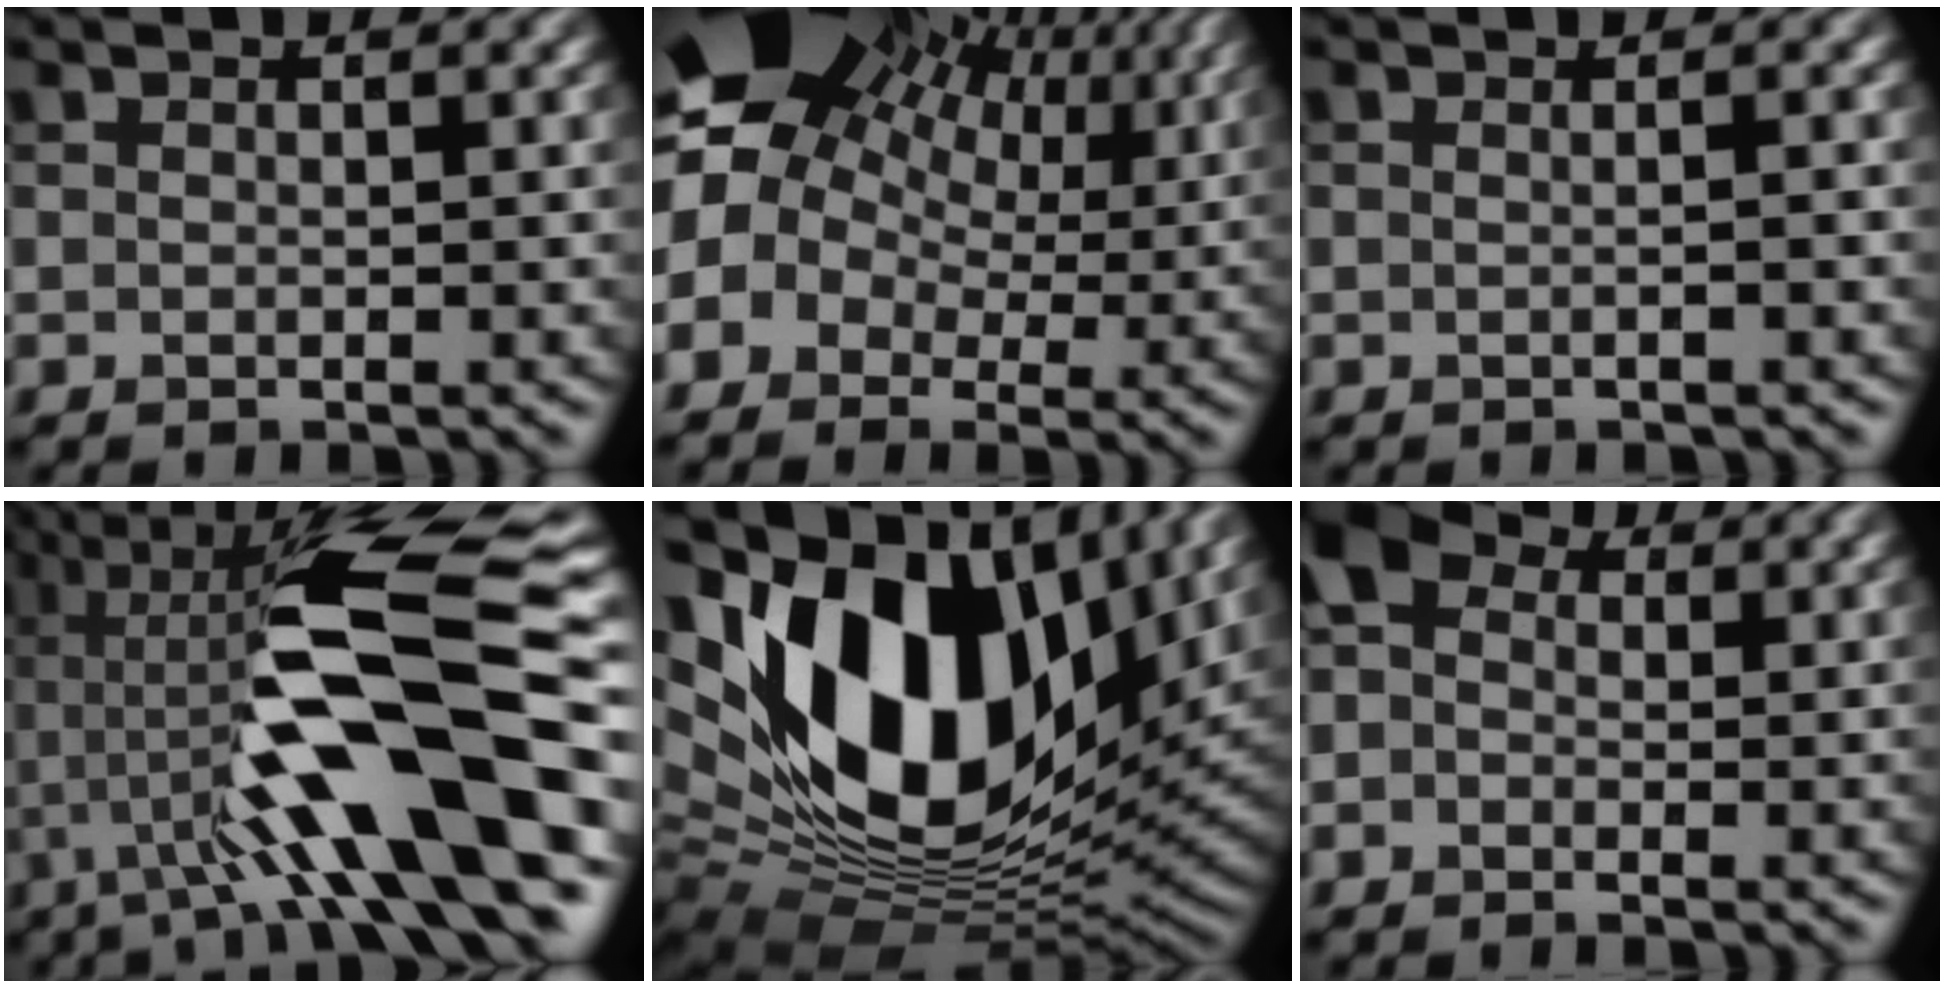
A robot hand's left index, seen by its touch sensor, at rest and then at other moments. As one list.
[{"total": 17.7, "force": [5.8, 12.5, 11.1], "torque": [-0.219, 0.032, 0.094]}, {"total": 1.0, "force": [0.0, 0.3, 1.0], "torque": [-0.011, -0.003, -0.008]}, {"total": 14.9, "force": [-1.8, 3.4, 14.4], "torque": [-0.231, 0.027, -0.039]}, {"total": 18.4, "force": [5.6, 11.1, 13.5], "torque": [-0.258, 0.008, 0.099]}, {"total": 4.1, "force": [0.6, 3.3, 2.4], "torque": [-0.049, 0.014, -0.002]}]